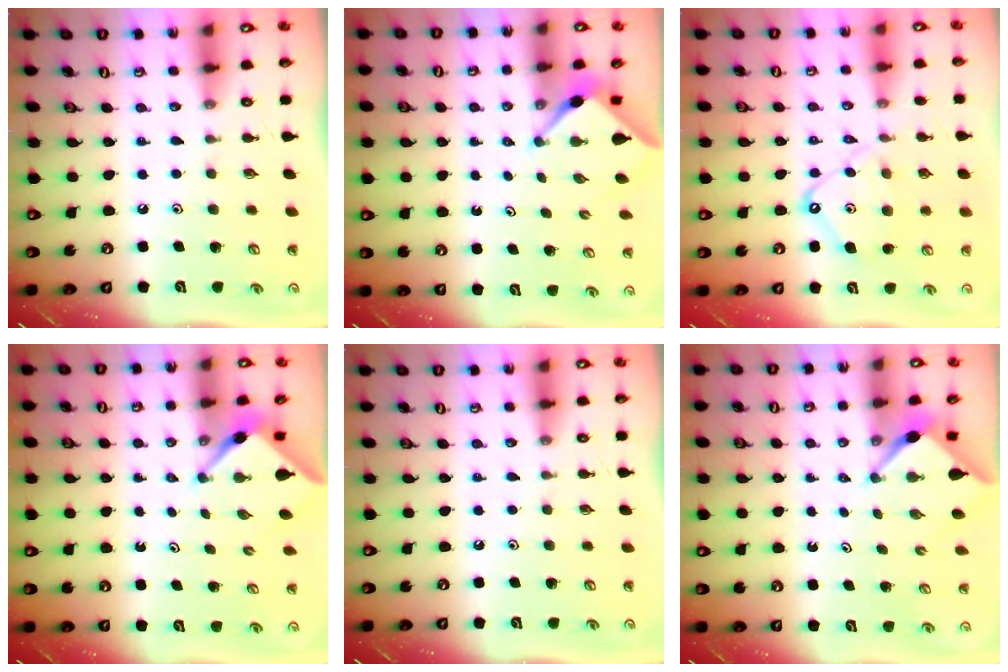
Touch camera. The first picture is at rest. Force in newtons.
{"total": 3.1, "press": 3.1, "slide": 0.4}
{"total": 10.3, "press": 10.3, "slide": 1.0}
{"total": 3.1, "press": 3.1, "slide": 0.3}
{"total": 0.0}
{"total": 2.4, "press": 2.4, "slide": 0.3}